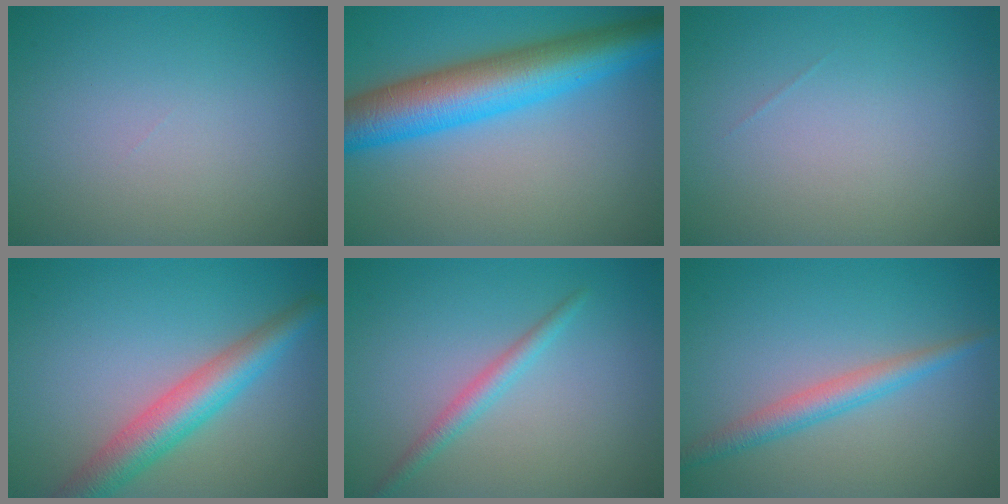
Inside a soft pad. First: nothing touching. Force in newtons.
{"total": 9.4, "press": 9.4, "slide": 0.0}
{"total": 0.0}
{"total": 5.3, "press": 5.3, "slide": 0.2}
{"total": 1.9, "press": 1.9, "slide": 0.1}
{"total": 2.7, "press": 2.7, "slide": 0.1}